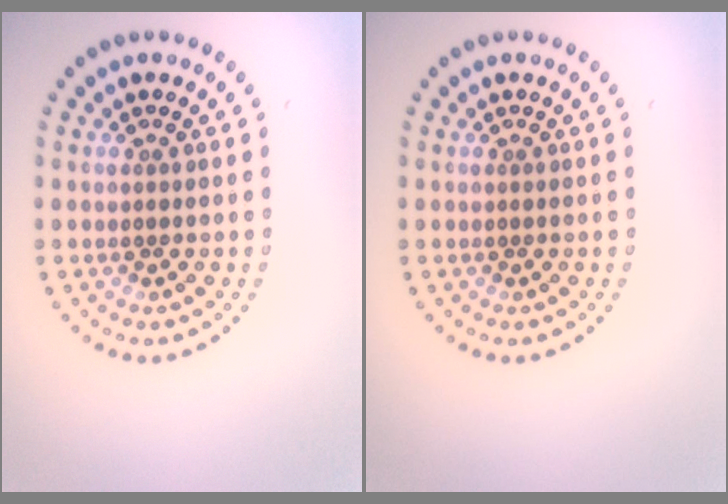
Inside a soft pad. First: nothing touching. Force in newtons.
{"total": 0.0}